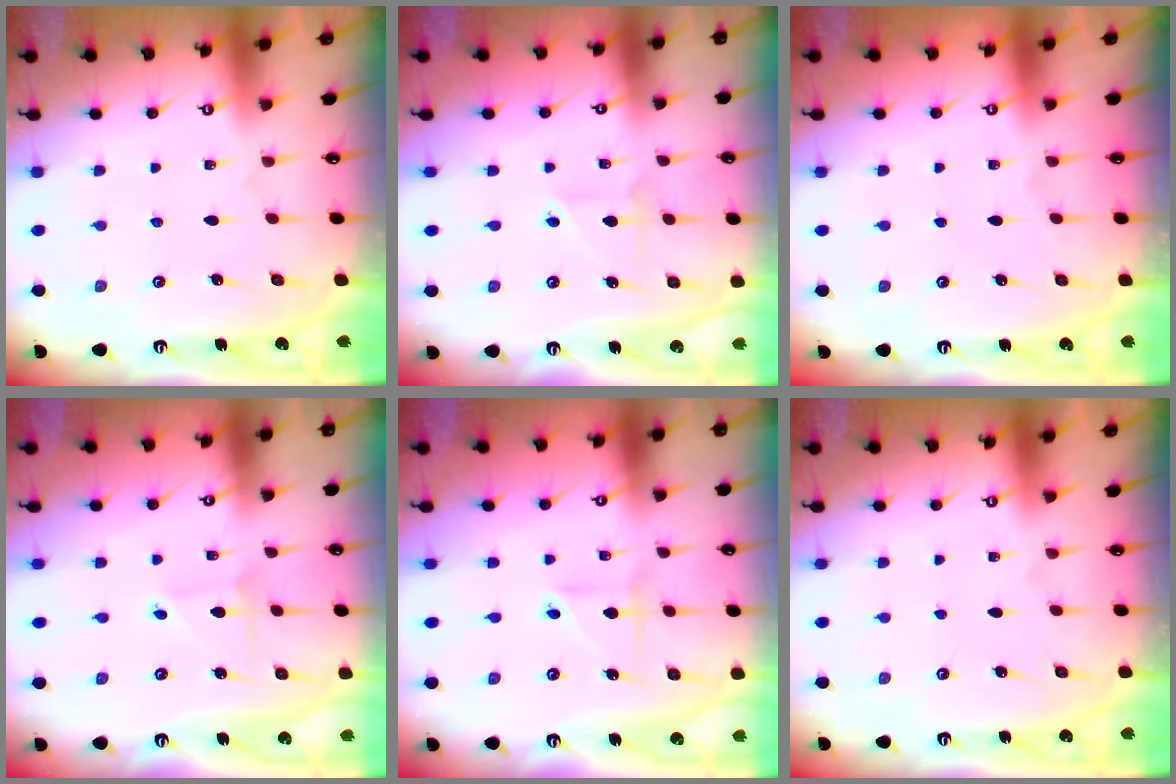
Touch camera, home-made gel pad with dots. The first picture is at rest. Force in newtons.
{"total": 2.7, "press": 2.7, "slide": 0.3}
{"total": 0.0}
{"total": 1.4, "press": 1.4, "slide": 0.1}
{"total": 2.1, "press": 2.0, "slide": 0.5}
{"total": 0.0}